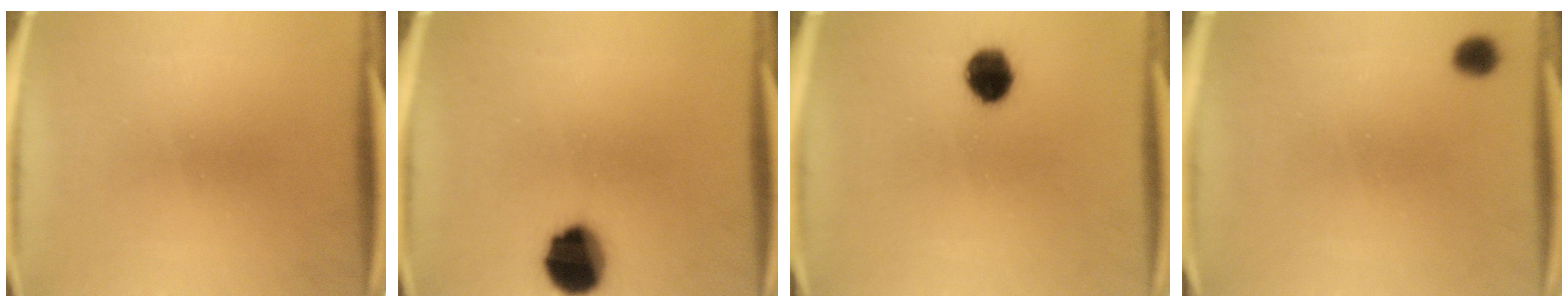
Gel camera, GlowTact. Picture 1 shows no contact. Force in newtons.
{"total": 11.6}
{"total": 6.9}
{"total": 2.2}